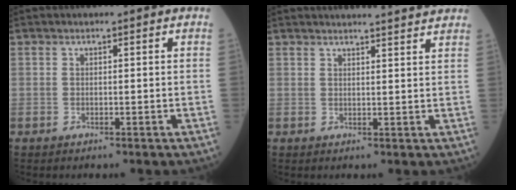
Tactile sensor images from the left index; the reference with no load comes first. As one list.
[{"total": 10.2, "force": [9.8, 0.0, 2.8], "torque": [-0.032, 0.011, 0.105]}]